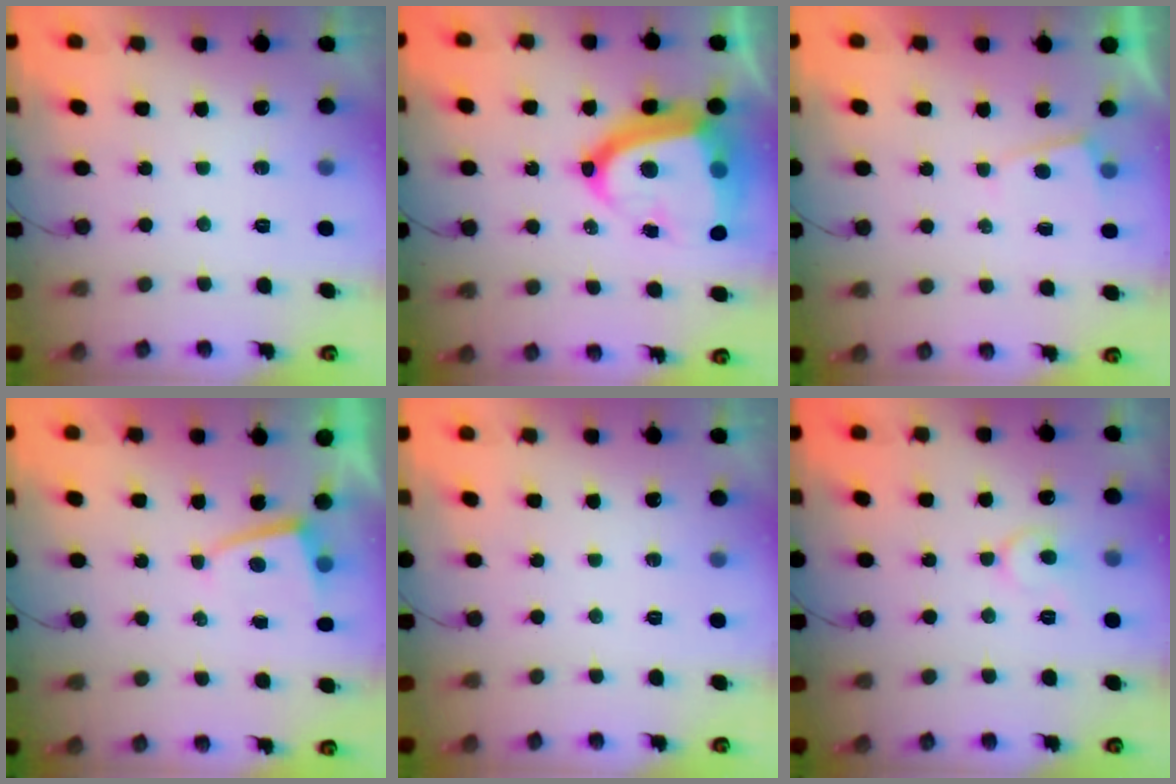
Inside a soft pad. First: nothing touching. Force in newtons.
{"total": 19.7, "press": 19.6, "slide": 2.0}
{"total": 1.2, "press": 1.2, "slide": 0.1}
{"total": 1.2, "press": 1.2, "slide": 0.2}
{"total": 0.0}
{"total": 6.7, "press": 6.6, "slide": 0.7}